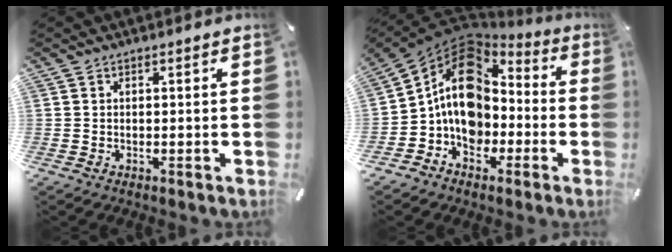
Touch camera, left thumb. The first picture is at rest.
{"total": 14.2, "force": [-0.3, 12.0, 7.4], "torque": [-0.141, 0.004, -0.004]}